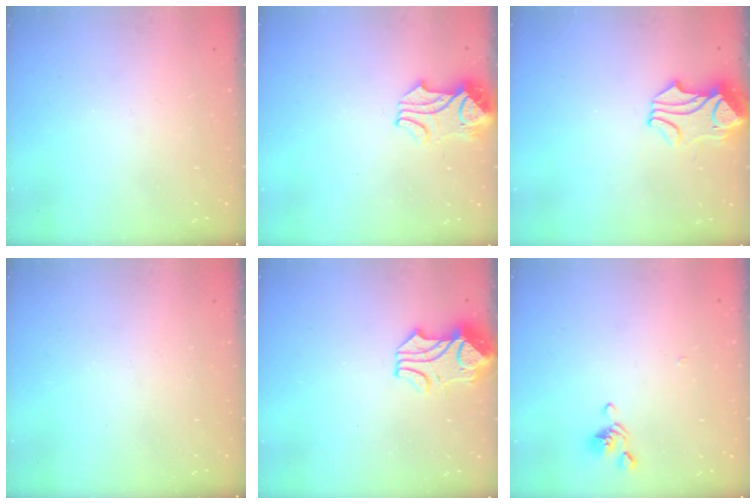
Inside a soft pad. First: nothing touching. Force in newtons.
{"total": 2.3, "press": 2.2, "slide": 0.5}
{"total": 1.4, "press": 0.9, "slide": 1.0}
{"total": 0.0}
{"total": 2.3, "press": 2.0, "slide": 1.0}
{"total": 2.9, "press": 2.8, "slide": 0.6}